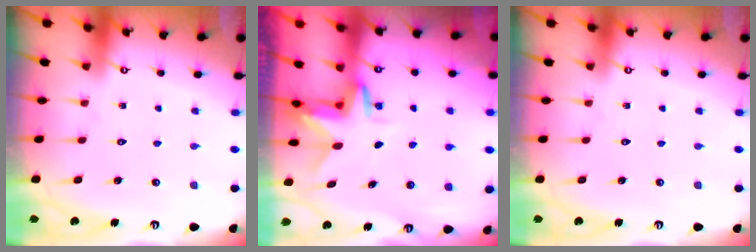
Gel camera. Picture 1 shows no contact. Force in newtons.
{"total": 3.2, "press": 3.2, "slide": 0.2}
{"total": 0.0}